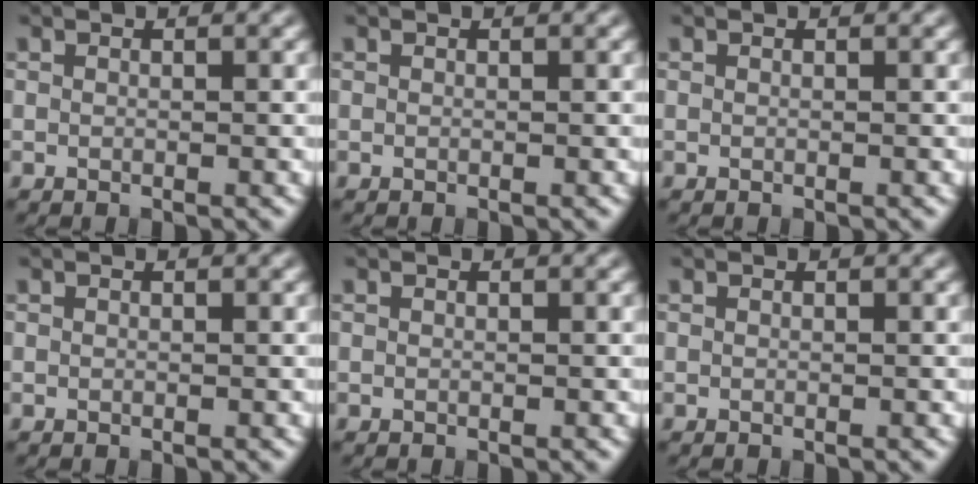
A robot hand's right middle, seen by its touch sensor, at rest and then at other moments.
{"total": 0.0}
{"total": 0.0}
{"total": 0.0}
{"total": 0.0}
{"total": 0.0}